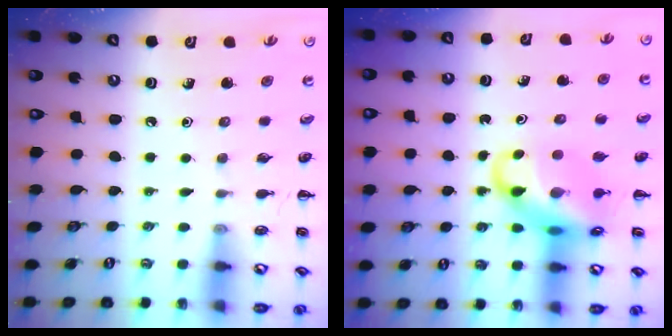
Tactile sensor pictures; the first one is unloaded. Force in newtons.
{"total": 13.7, "press": 13.2, "slide": 3.8}